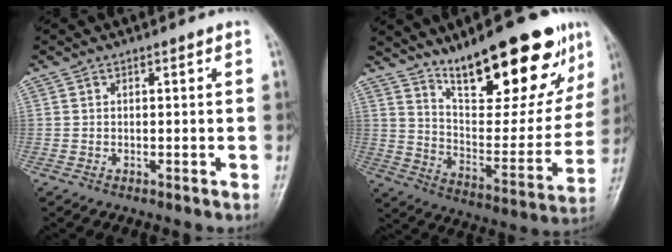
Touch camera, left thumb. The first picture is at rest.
{"total": 23.9, "force": [15.5, 7.8, 16.5], "torque": [-0.199, -0.068, 0.248]}